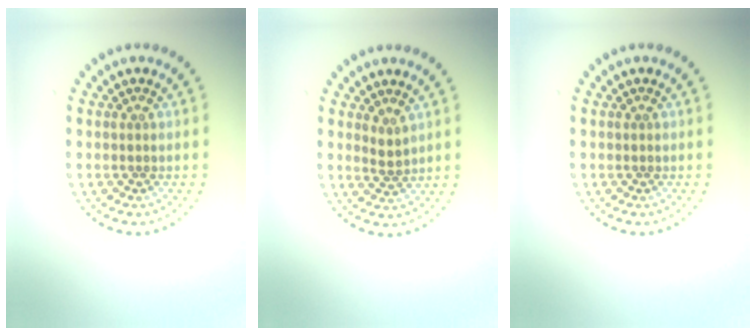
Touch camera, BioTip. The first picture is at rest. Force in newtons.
{"total": 1.2, "press": 0.9, "slide": 0.8}
{"total": 0.0}